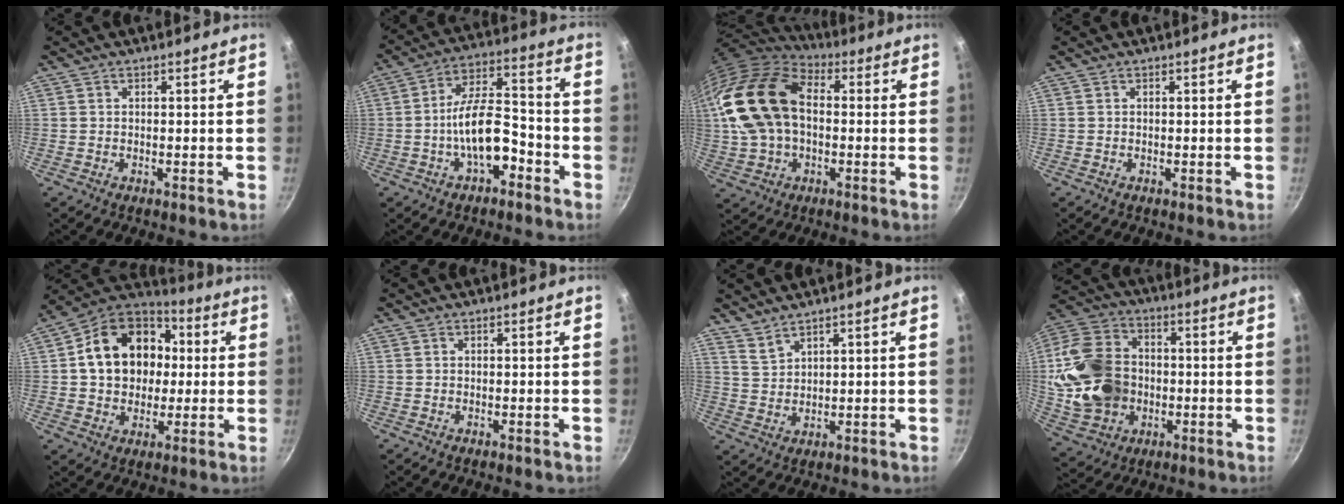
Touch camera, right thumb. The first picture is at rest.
{"total": 11.7, "force": [-4.5, 5.5, 9.3], "torque": [-0.135, 0.054, -0.079]}
{"total": 22.8, "force": [1.7, 15.1, 17.0], "torque": [-0.349, 0.038, 0.026]}
{"total": 0.0}
{"total": 18.7, "force": [2.3, 14.7, 11.4], "torque": [-0.167, 0.032, 0.029]}
{"total": 0.0}
{"total": 3.4, "force": [3.1, 0.8, 1.2], "torque": [-0.027, -0.023, 0.068]}
{"total": 18.9, "force": [-1.0, 14.7, 11.8], "torque": [-0.214, 0.025, -0.011]}